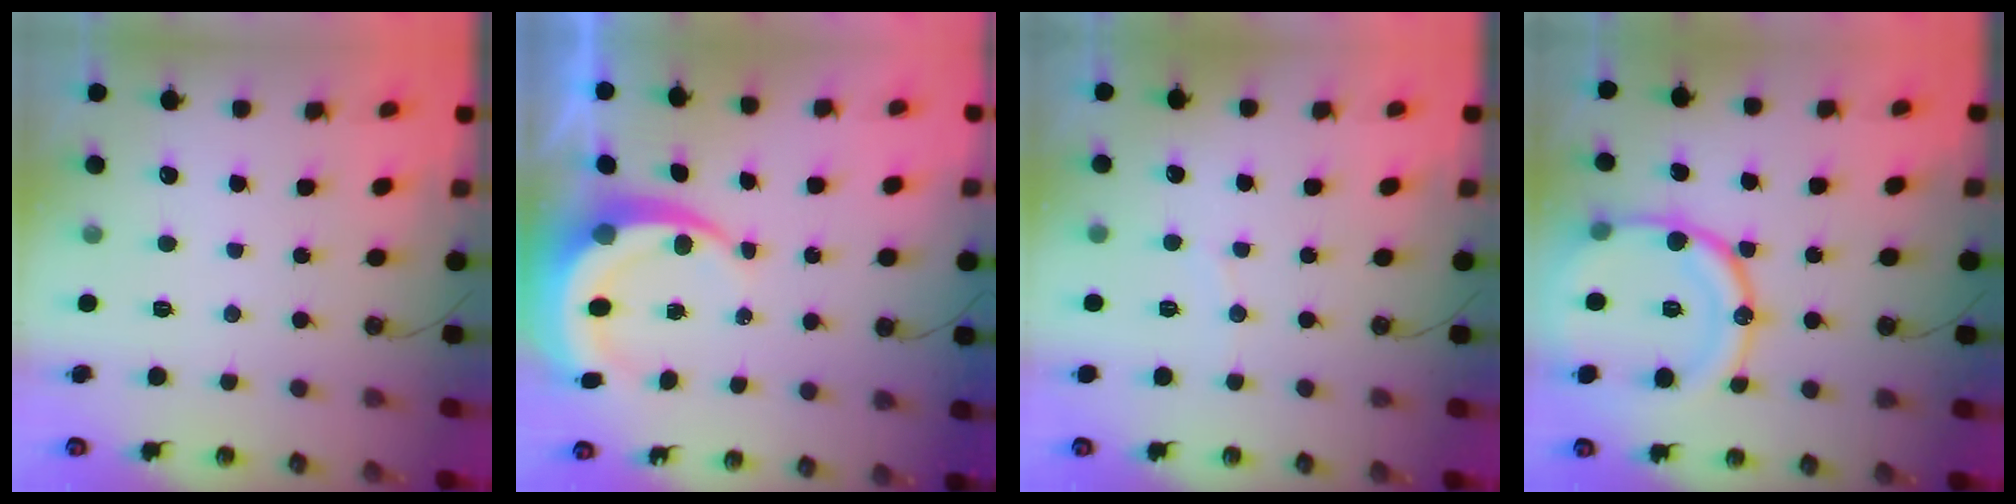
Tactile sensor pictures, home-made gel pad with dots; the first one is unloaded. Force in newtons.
{"total": 8.2, "press": 8.1, "slide": 1.0}
{"total": 2.8, "press": 2.8, "slide": 0.4}
{"total": 18.3, "press": 18.3, "slide": 1.1}